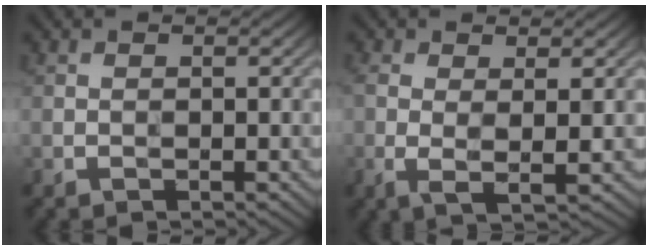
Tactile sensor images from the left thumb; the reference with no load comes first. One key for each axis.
{"total": 4.7, "fx": 0.4, "fy": 1.5, "fz": 4.4, "tx": -0.104, "ty": -0.007, "tz": 0.005}